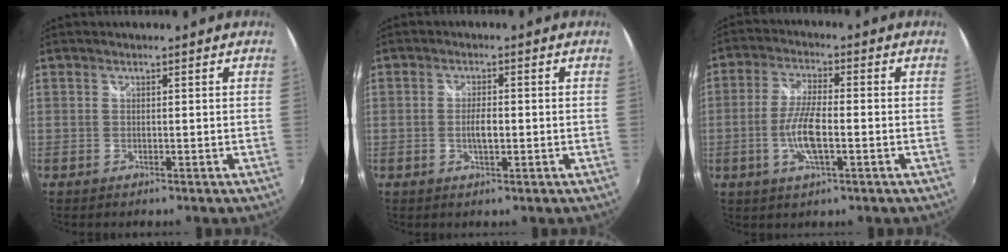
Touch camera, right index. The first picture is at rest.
{"total": 1.6, "force": [-0.3, 0.6, 1.4], "torque": [-0.027, 0.000, -0.006]}
{"total": 8.0, "force": [-2.2, 2.1, 7.4], "torque": [-0.152, -0.002, -0.043]}